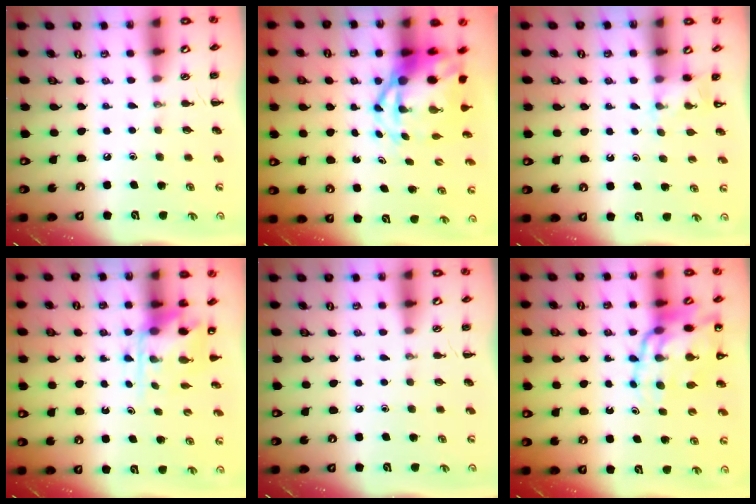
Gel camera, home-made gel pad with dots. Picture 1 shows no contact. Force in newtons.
{"total": 9.0, "press": 8.8, "slide": 2.1}
{"total": 3.5, "press": 3.3, "slide": 1.1}
{"total": 5.0, "press": 4.9, "slide": 0.8}
{"total": 0.0}
{"total": 15.5, "press": 14.9, "slide": 4.0}